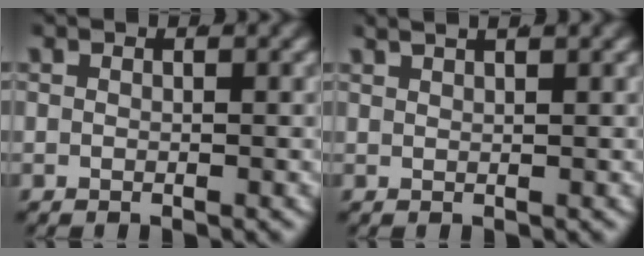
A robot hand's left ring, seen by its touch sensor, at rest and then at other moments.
{"total": 2.6, "force": [2.3, 0.1, 1.3], "torque": [-0.012, 0.009, 0.038]}